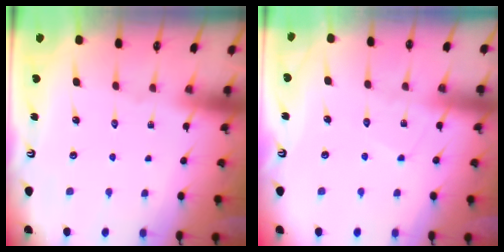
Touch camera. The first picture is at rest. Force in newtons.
{"total": 6.2, "press": 6.2, "slide": 0.5}